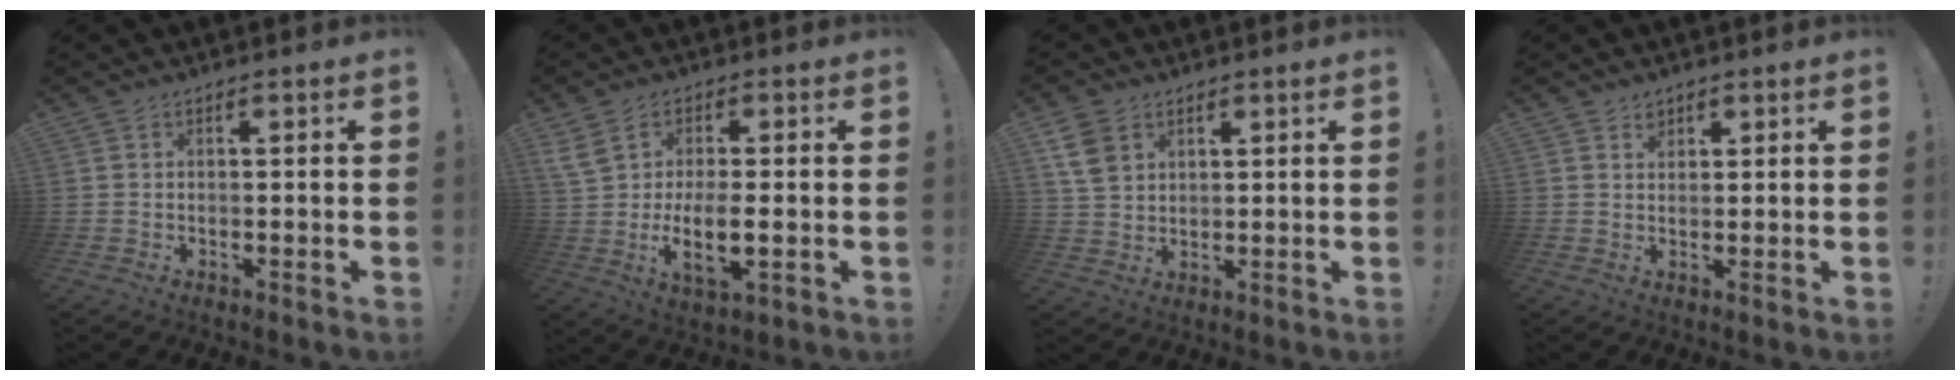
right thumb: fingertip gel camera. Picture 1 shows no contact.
{"total": 10.1, "force": [0.0, 4.4, 9.1], "torque": [-0.180, -0.019, -0.003]}
{"total": 7.8, "force": [3.9, 5.6, 3.8], "torque": [-0.068, -0.007, 0.077]}
{"total": 2.4, "force": [1.6, 1.8, 0.4], "torque": [0.004, -0.010, 0.026]}